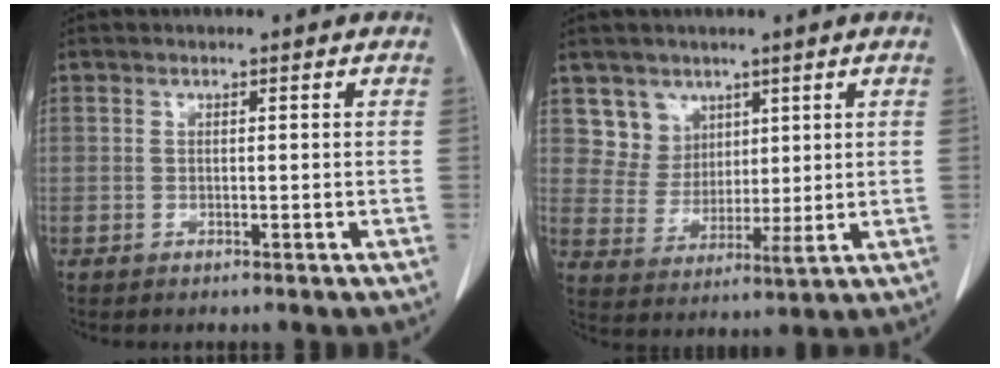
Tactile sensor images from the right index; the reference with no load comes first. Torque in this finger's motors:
{"motor_torque": [0.09, 0.04, 0.03, 0.01]}